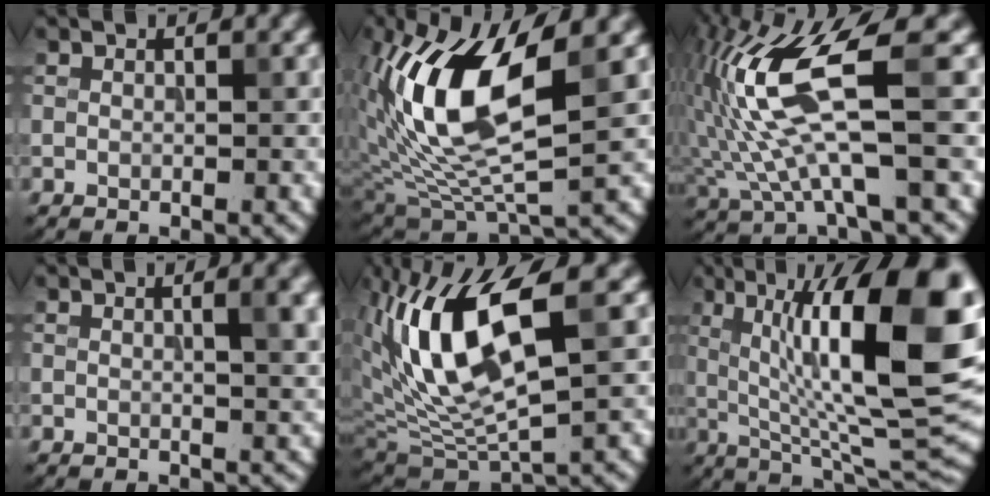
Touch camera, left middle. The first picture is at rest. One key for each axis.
{"total": 11.5, "fx": 2.6, "fy": 4.5, "fz": 10.2, "tx": -0.211, "ty": -0.003, "tz": 0.048}
{"total": 9.6, "fx": 1.4, "fy": 2.3, "fz": 9.2, "tx": -0.197, "ty": 0.000, "tz": 0.032}
{"total": 4.2, "fx": 1.0, "fy": 1.4, "fz": 3.9, "tx": -0.039, "ty": 0.012, "tz": 0.010}
{"total": 10.3, "fx": 3.0, "fy": 3.5, "fz": 9.2, "tx": -0.178, "ty": -0.002, "tz": 0.059}
{"total": 17.1, "fx": 3.6, "fy": 5.3, "fz": 15.9, "tx": -0.225, "ty": 0.008, "tz": 0.053}